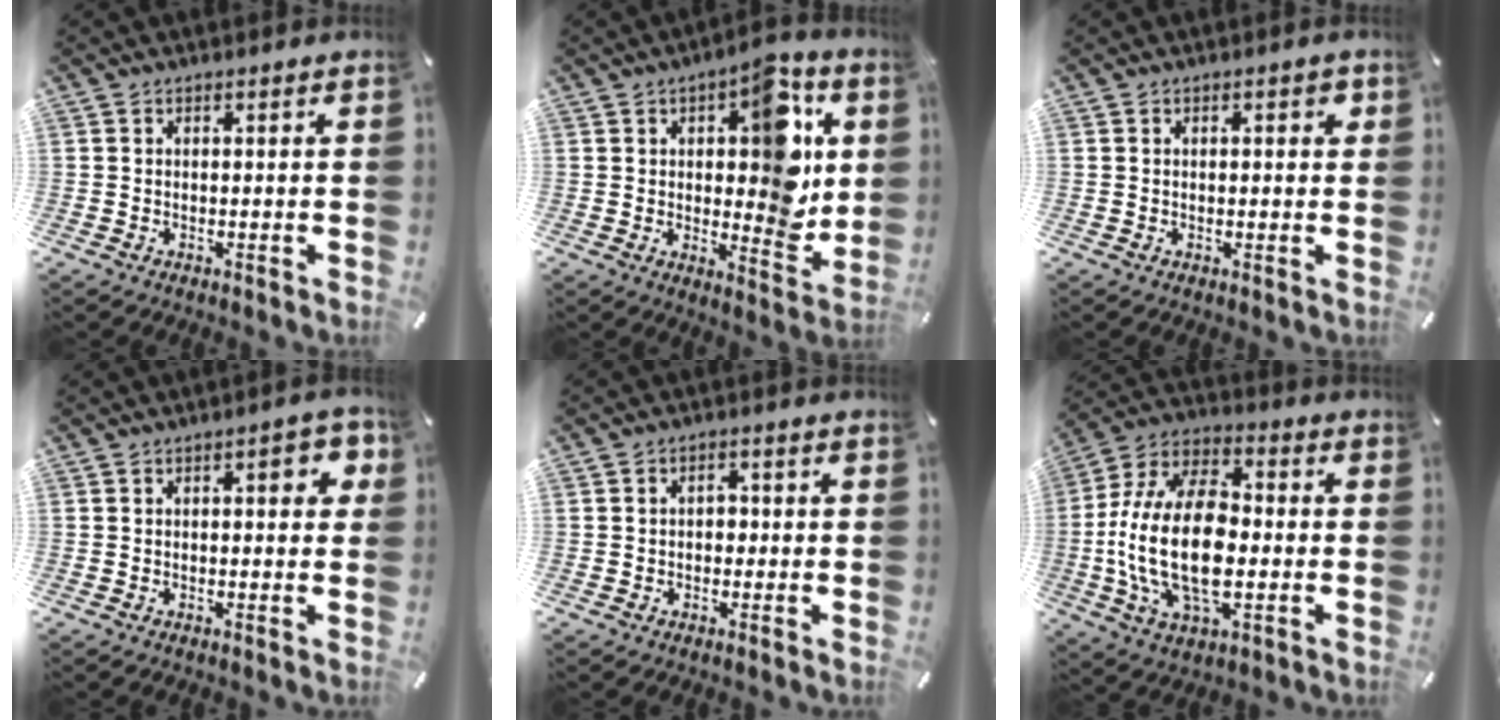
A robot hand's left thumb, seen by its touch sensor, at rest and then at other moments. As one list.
[{"total": 15.0, "force": [3.9, 7.5, 12.4], "torque": [-0.130, -0.030, 0.061]}, {"total": 1.8, "force": [0.4, 0.8, 1.5], "torque": [-0.015, 0.001, 0.001]}, {"total": 5.8, "force": [1.2, 2.6, 5.0], "torque": [-0.049, -0.004, 0.009]}, {"total": 2.6, "force": [-0.1, 1.9, 1.8], "torque": [-0.028, 0.005, -0.007]}, {"total": 20.5, "force": [-2.7, 12.0, 16.4], "torque": [-0.357, -0.003, -0.050]}]